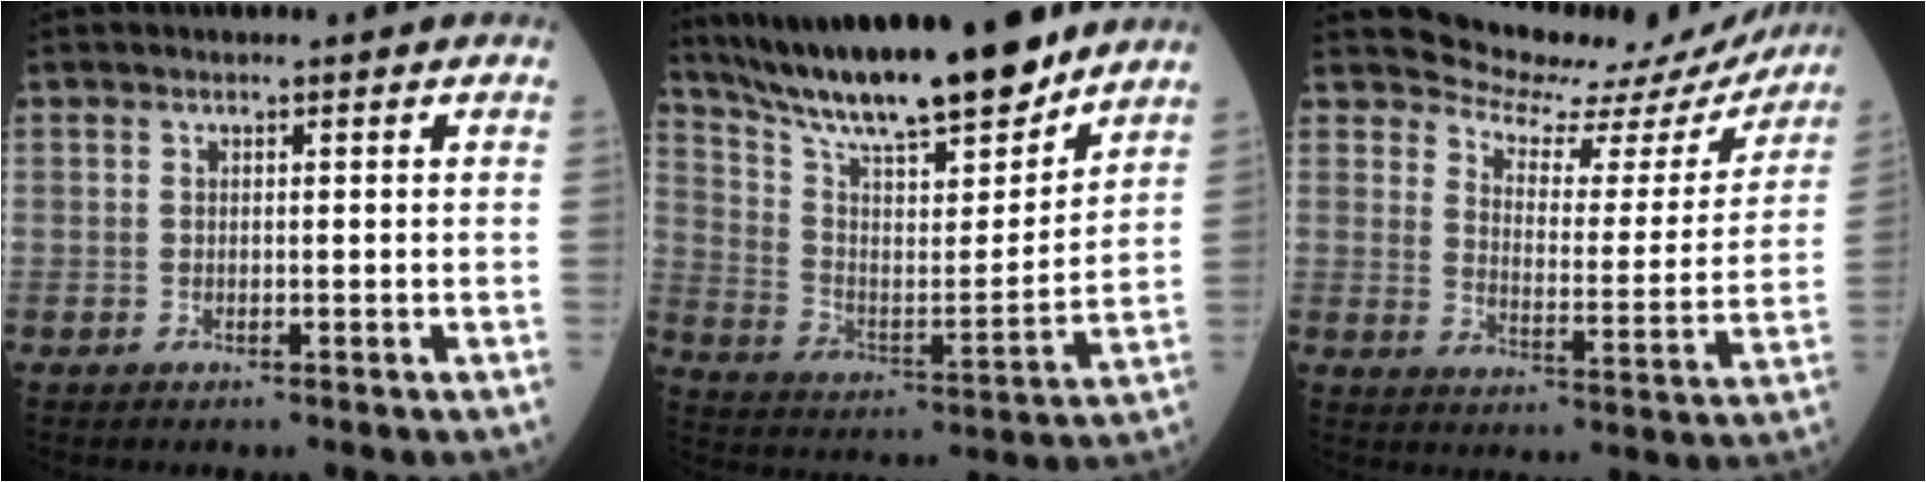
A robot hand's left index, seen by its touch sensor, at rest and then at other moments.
{"total": 20.9, "force": [18.2, 2.3, 10.1], "torque": [-0.183, -0.005, 0.304]}
{"total": 14.8, "force": [14.3, 3.8, 1.0], "torque": [-0.005, -0.041, 0.167]}